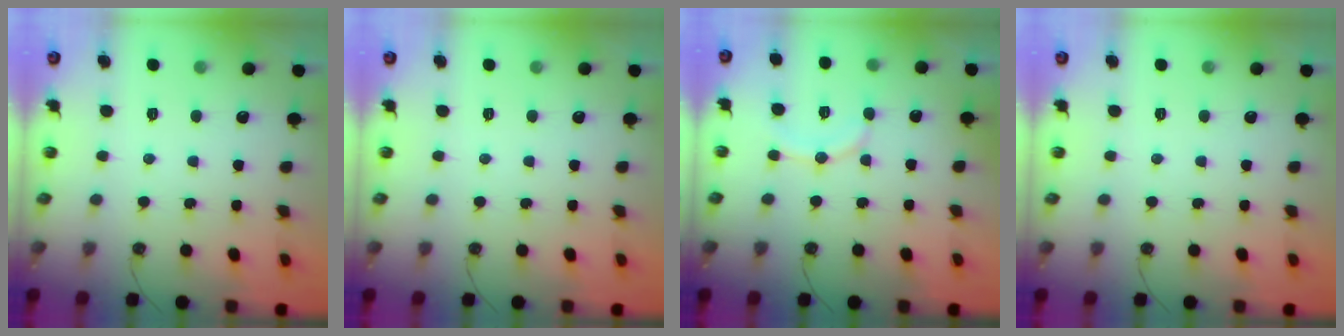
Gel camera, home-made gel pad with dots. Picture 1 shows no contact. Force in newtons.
{"total": 0.0}
{"total": 9.7, "press": 9.3, "slide": 2.9}
{"total": 0.0}